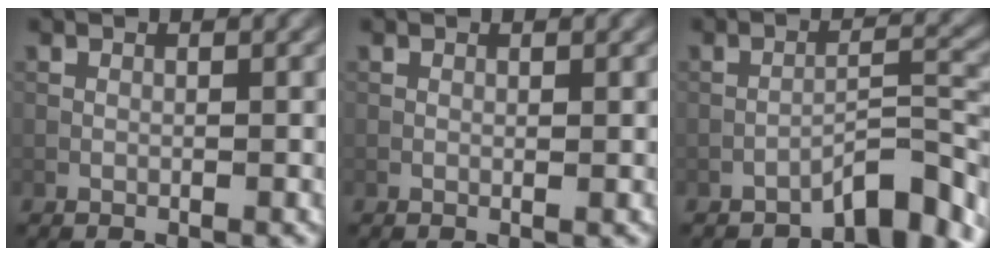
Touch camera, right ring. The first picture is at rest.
{"total": 0.0}
{"total": 4.6, "force": [-3.9, 0.7, 2.4], "torque": [-0.029, 0.018, -0.064]}